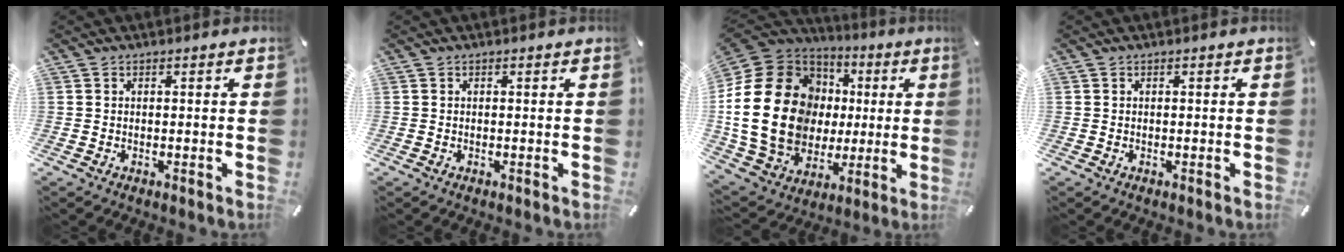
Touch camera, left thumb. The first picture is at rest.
{"total": 0.0}
{"total": 27.0, "force": [1.4, 21.1, 16.7], "torque": [-0.363, -0.001, 0.048]}
{"total": 0.0}